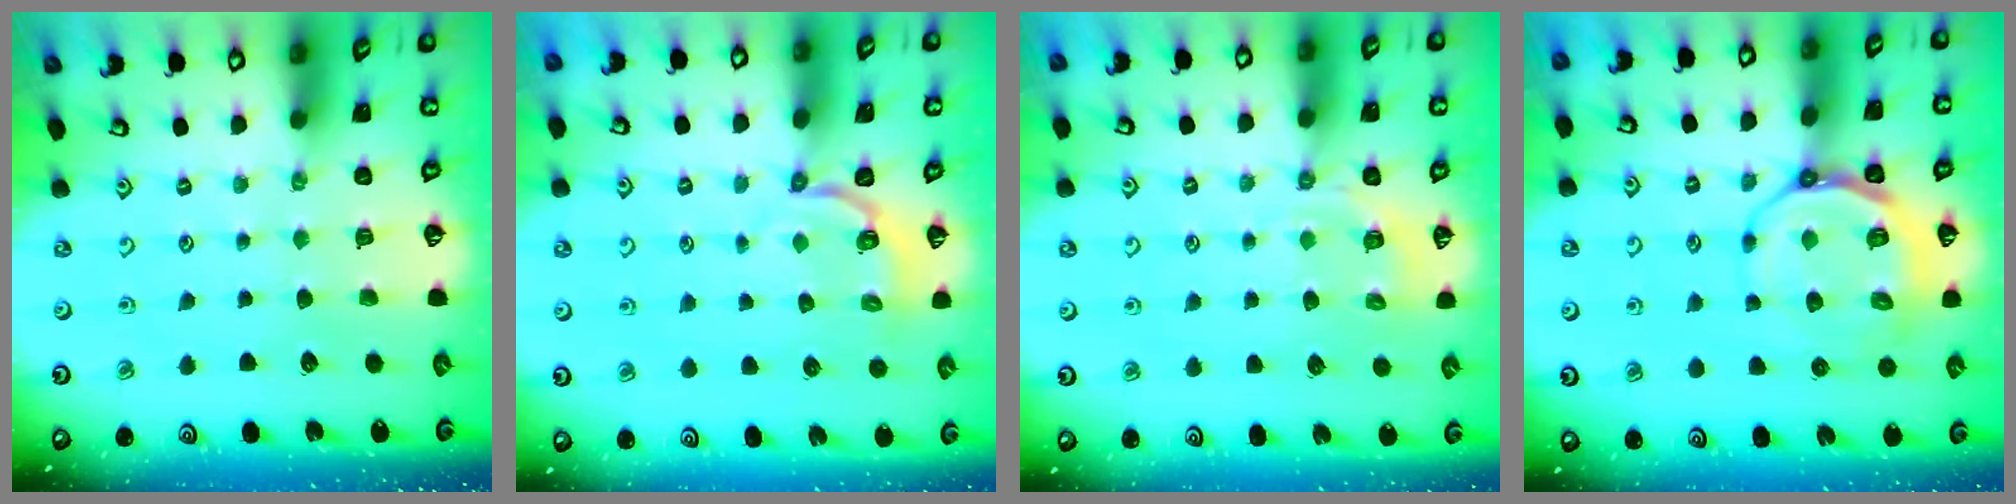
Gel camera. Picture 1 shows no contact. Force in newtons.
{"total": 3.1, "press": 2.1, "slide": 2.3}
{"total": 3.8, "press": 3.4, "slide": 1.6}
{"total": 11.0, "press": 10.7, "slide": 2.6}